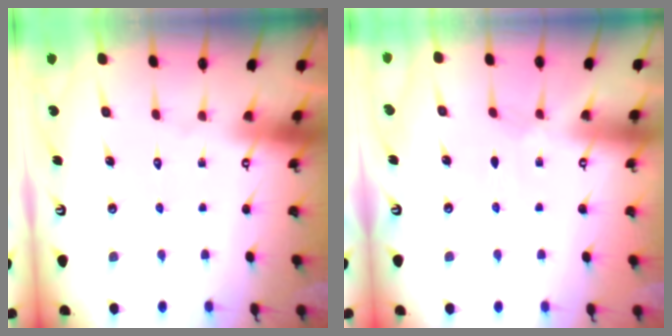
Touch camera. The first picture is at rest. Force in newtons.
{"total": 1.7, "press": 1.7, "slide": 0.4}